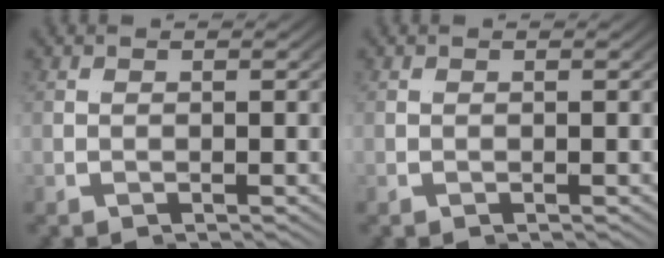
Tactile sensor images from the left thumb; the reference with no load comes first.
{"total": 0.0}